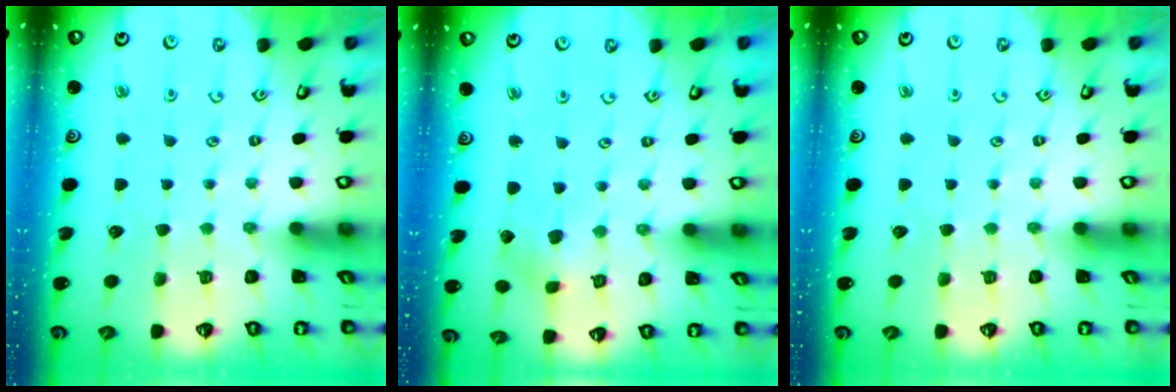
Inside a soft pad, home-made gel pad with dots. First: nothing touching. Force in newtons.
{"total": 3.5, "press": 3.5, "slide": 0.2}
{"total": 0.0}